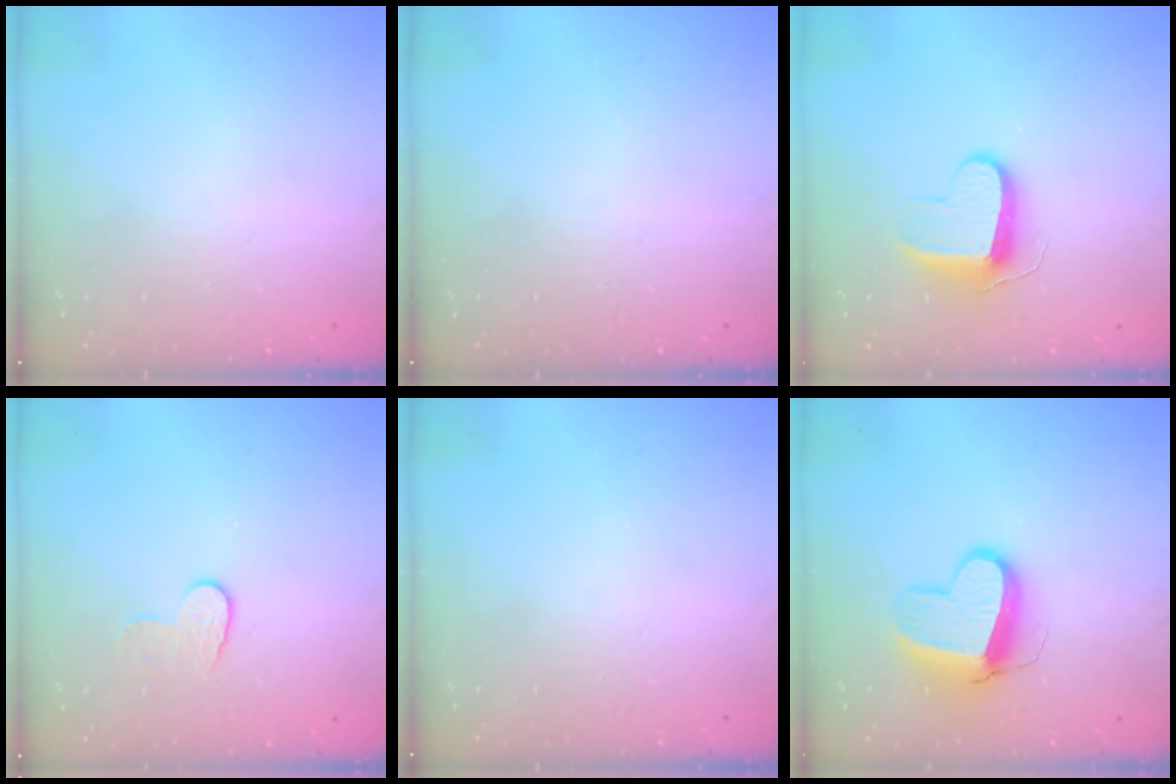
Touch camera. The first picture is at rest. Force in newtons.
{"total": 0.0}
{"total": 9.3, "press": 9.3, "slide": 0.3}
{"total": 6.1, "press": 6.1, "slide": 0.5}
{"total": 0.0}
{"total": 11.5, "press": 11.4, "slide": 1.3}